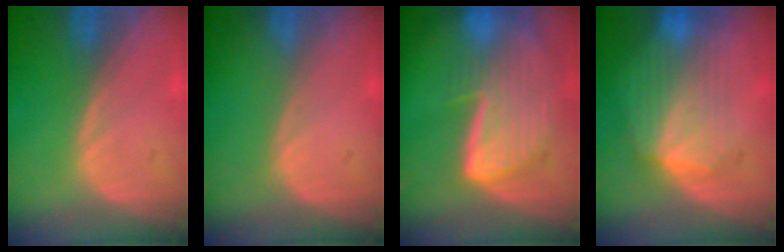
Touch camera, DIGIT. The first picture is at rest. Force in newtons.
{"total": 0.0}
{"total": 9.1, "press": 8.0, "slide": 4.3}
{"total": 7.3, "press": 7.0, "slide": 1.8}